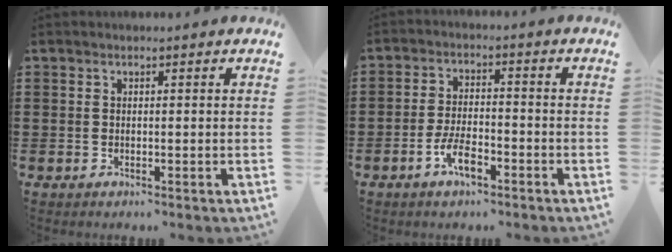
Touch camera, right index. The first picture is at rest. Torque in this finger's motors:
{"motor_torque": [1.80, 0.34, 0.58, 0.16]}